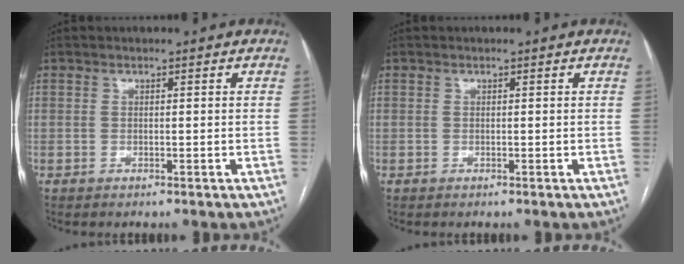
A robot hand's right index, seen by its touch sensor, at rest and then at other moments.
{"total": 0.0}